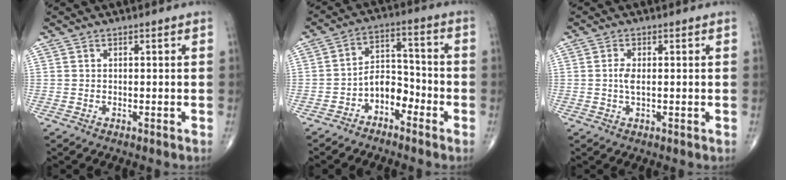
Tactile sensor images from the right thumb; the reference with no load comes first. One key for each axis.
{"total": 6.4, "fx": -3.7, "fy": 3.9, "fz": 3.4, "tx": -0.032, "ty": 0.048, "tz": -0.075}
{"total": 2.2, "fx": 0.1, "fy": 0.7, "fz": 2.1, "tx": -0.046, "ty": -0.005, "tz": -0.002}